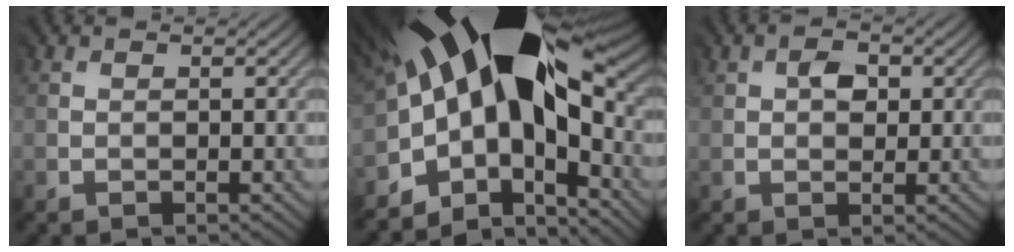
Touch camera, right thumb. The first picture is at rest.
{"total": 16.5, "force": [-0.5, 8.1, 14.3], "torque": [-0.220, -0.004, -0.005]}
{"total": 2.2, "force": [0.3, 1.8, 1.3], "torque": [-0.022, 0.002, 0.007]}